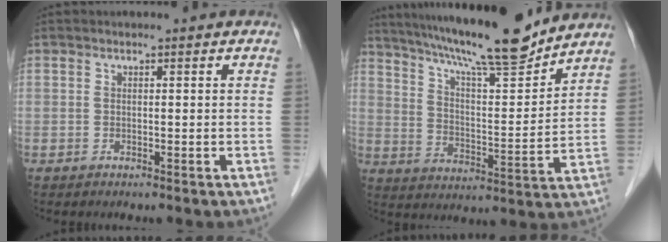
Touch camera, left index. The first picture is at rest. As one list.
[{"total": 18.0, "force": [15.5, 0.9, 9.0], "torque": [-0.151, 0.005, 0.247]}]